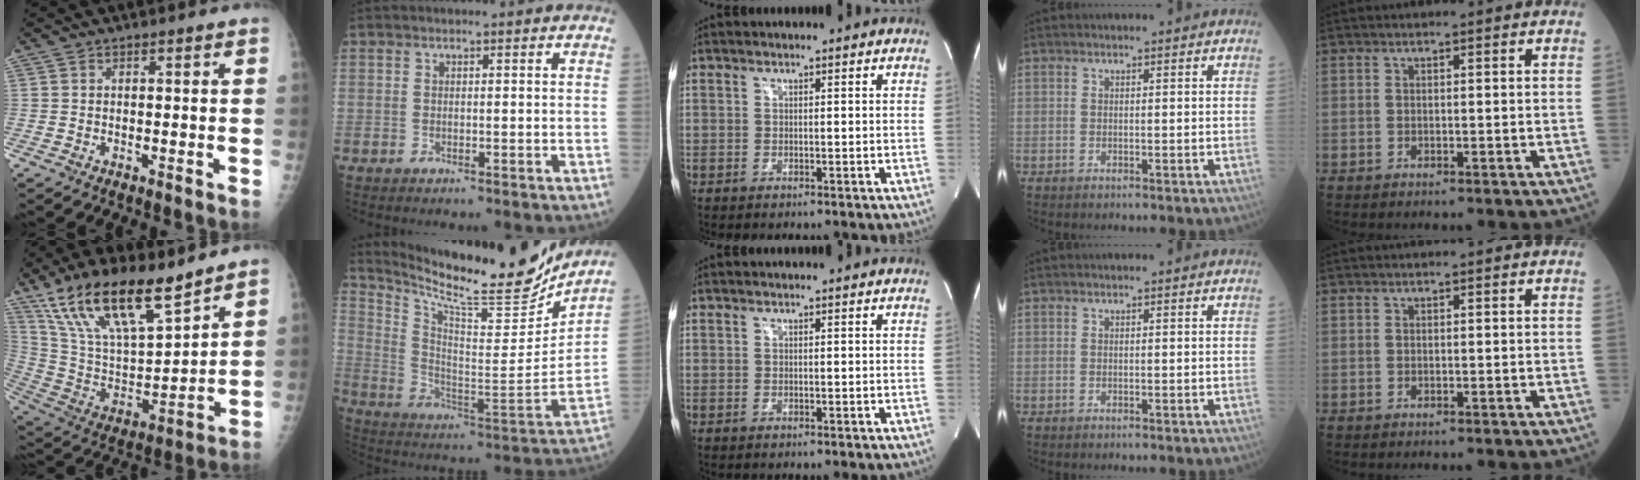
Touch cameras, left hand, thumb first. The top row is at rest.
{"thumb": {"total": 22.1, "force": [15.4, 7.1, 14.2], "torque": [-0.238, -0.058, 0.291]}, "index": {"total": 22.6, "force": [20.2, 2.1, 10.0], "torque": [-0.181, -0.058, 0.309]}}